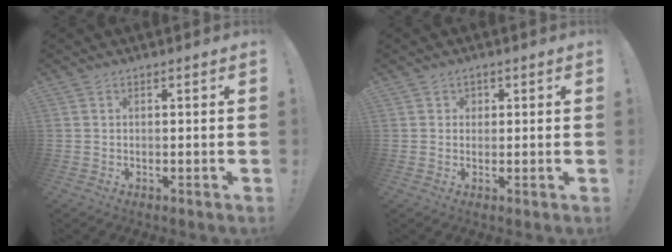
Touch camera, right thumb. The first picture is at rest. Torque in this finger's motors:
{"motor_torque": [0.12, -0.10, -0.31, 0.19, 0.00]}